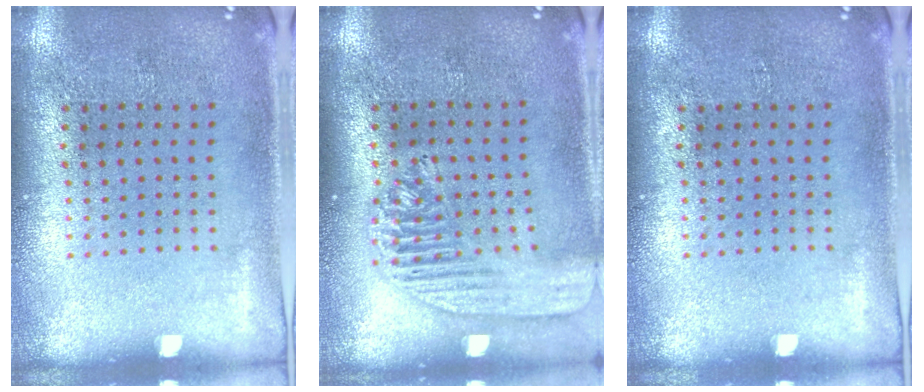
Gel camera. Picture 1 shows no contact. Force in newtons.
{"total": 1.8, "press": 1.7, "slide": 0.7}
{"total": 0.0}